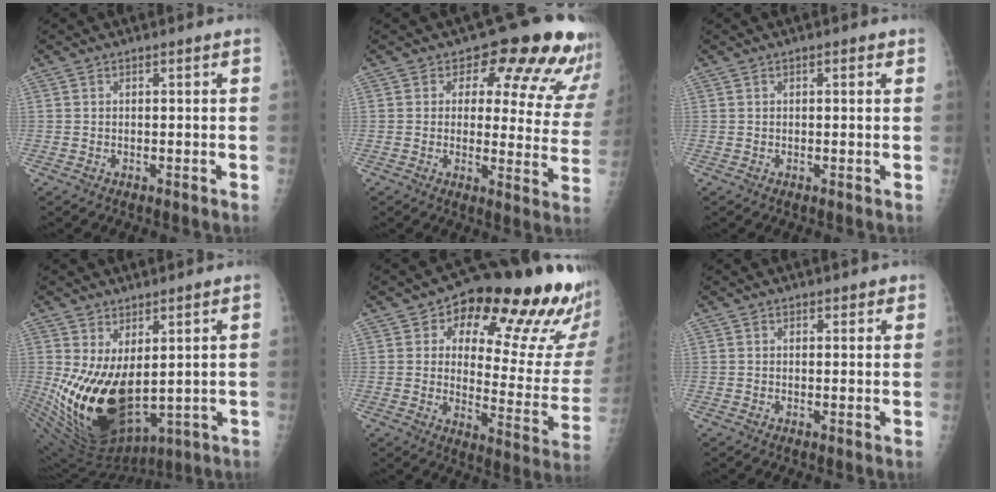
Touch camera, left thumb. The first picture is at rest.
{"total": 16.3, "force": [10.5, 7.8, 9.7], "torque": [-0.054, -0.056, 0.102]}
{"total": 1.4, "force": [0.5, 0.6, 1.1], "torque": [-0.013, 0.002, 0.005]}
{"total": 16.9, "force": [0.8, 9.3, 14.1], "torque": [-0.247, -0.038, 0.052]}
{"total": 24.0, "force": [13.6, 9.6, 17.2], "torque": [-0.178, -0.058, 0.179]}
{"total": 1.4, "force": [1.0, 0.8, 0.4], "torque": [0.009, -0.004, 0.007]}